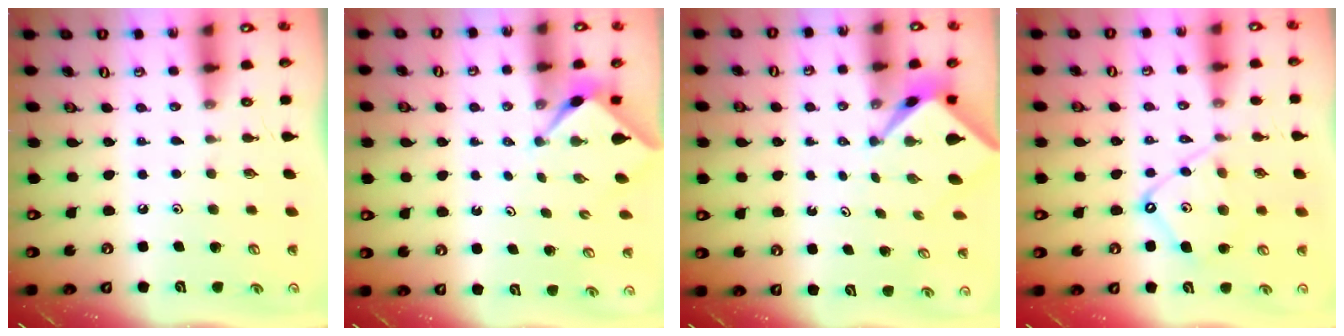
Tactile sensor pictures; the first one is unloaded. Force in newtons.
{"total": 2.3, "press": 2.2, "slide": 0.3}
{"total": 2.4, "press": 2.4, "slide": 0.2}
{"total": 11.4, "press": 11.4, "slide": 1.0}